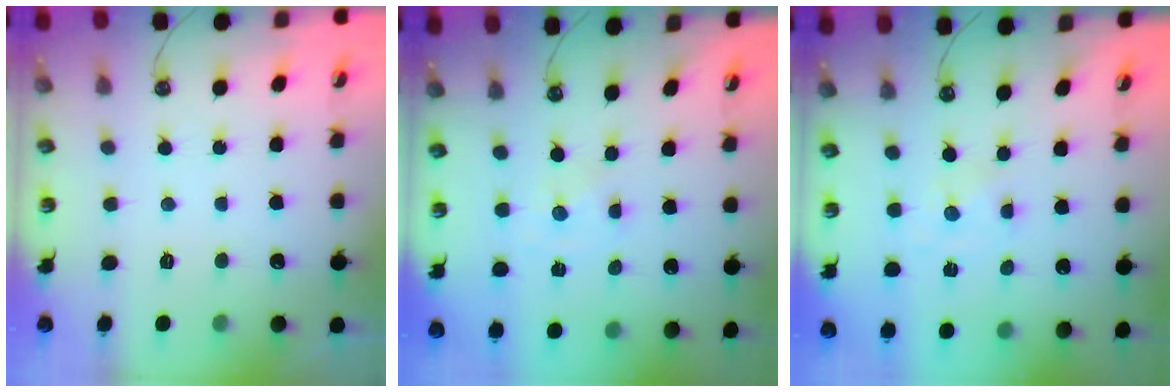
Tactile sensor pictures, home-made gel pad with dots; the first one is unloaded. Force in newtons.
{"total": 0.0}
{"total": 0.0}